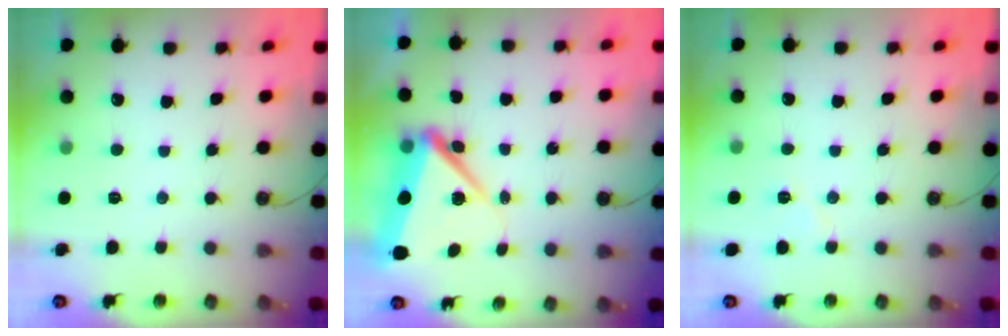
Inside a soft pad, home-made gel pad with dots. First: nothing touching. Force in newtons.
{"total": 9.7, "press": 9.6, "slide": 1.6}
{"total": 4.7, "press": 4.3, "slide": 1.8}